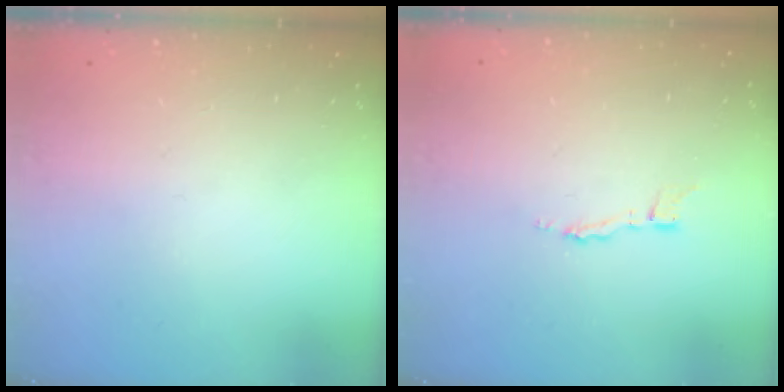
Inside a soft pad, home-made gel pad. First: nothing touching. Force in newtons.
{"total": 2.9, "press": 2.9, "slide": 0.3}